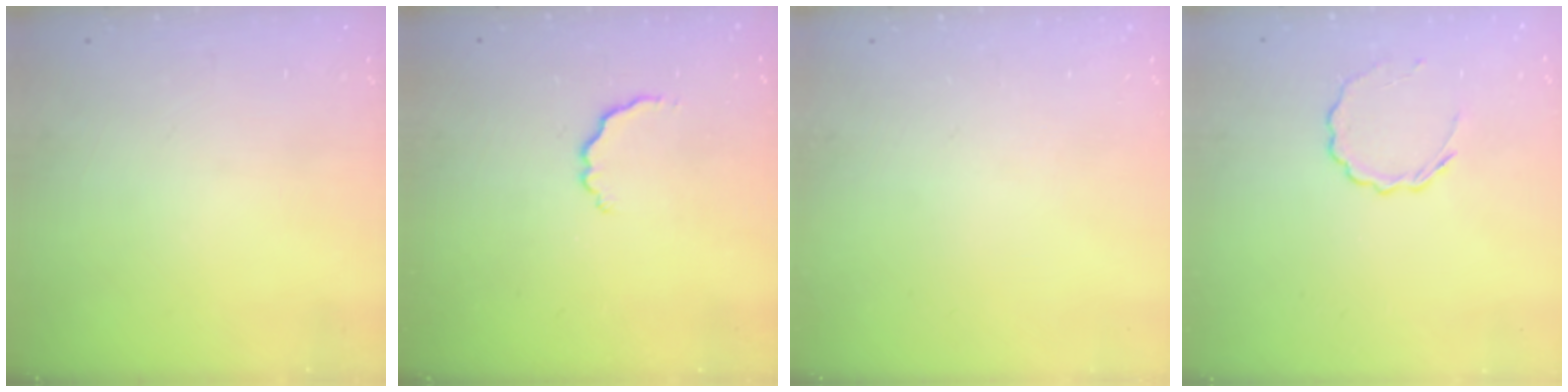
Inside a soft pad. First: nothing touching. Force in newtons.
{"total": 2.7, "press": 2.6, "slide": 0.8}
{"total": 0.0}
{"total": 5.5, "press": 5.2, "slide": 1.6}